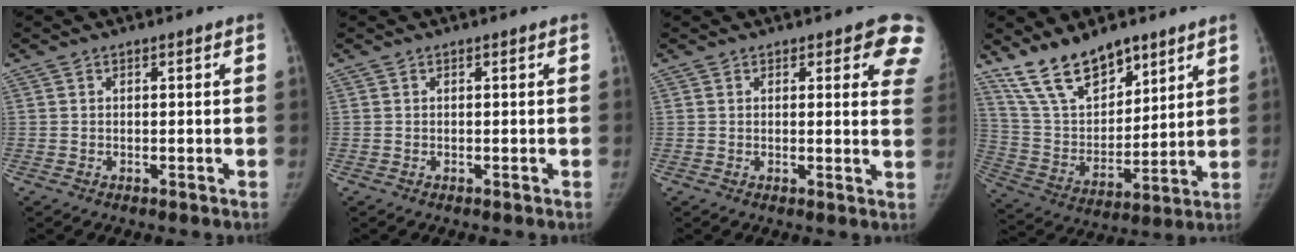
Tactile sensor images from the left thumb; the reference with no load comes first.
{"total": 0.0}
{"total": 7.6, "force": [4.8, 2.9, 5.1], "torque": [-0.022, -0.022, 0.037]}
{"total": 16.0, "force": [11.9, 7.3, 7.7], "torque": [-0.097, -0.062, 0.231]}